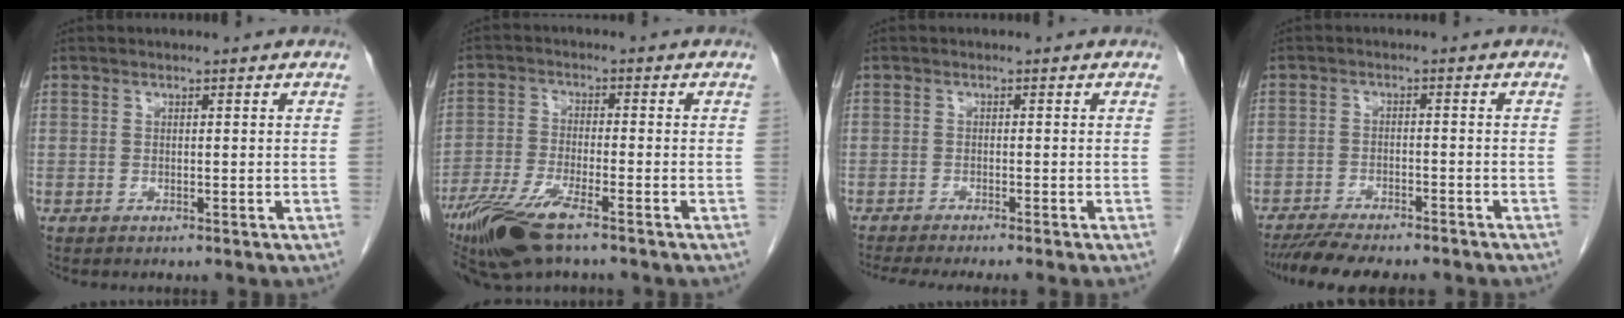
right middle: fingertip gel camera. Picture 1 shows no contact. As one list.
[{"total": 9.9, "force": [-6.8, 1.8, 7.0], "torque": [-0.138, -0.022, -0.127]}, {"total": 6.8, "force": [-5.8, -0.7, 3.4], "torque": [-0.037, -0.015, -0.090]}, {"total": 10.5, "force": [-9.2, 1.7, 4.7], "torque": [-0.069, -0.011, -0.137]}]